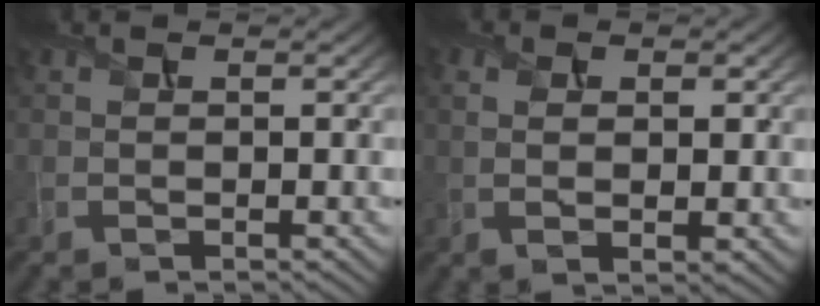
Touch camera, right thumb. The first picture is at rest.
{"total": 3.6, "force": [0.6, 1.5, 3.2], "torque": [-0.061, -0.004, 0.011]}